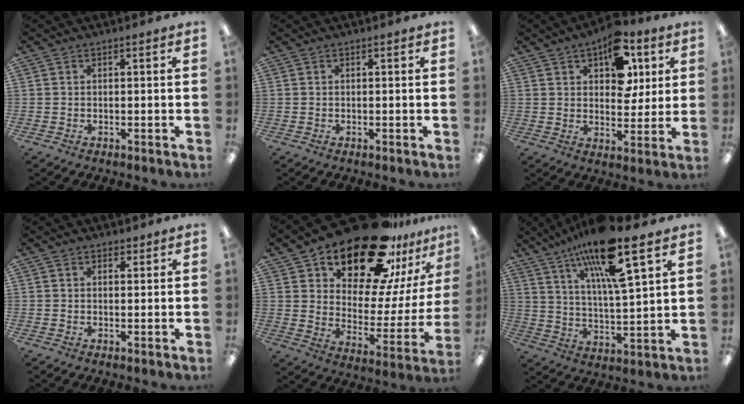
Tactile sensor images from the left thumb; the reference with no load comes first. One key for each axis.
{"total": 0.0}
{"total": 13.3, "fx": 7.1, "fy": 7.7, "fz": 8.1, "tx": -0.105, "ty": -0.025, "tz": 0.122}
{"total": 1.4, "fx": 1.0, "fy": 0.9, "fz": 0.4, "tx": -0.001, "ty": -0.002, "tz": 0.017}
{"total": 24.7, "fx": 19.3, "fy": 10.3, "fz": 11.3, "tx": -0.178, "ty": -0.133, "tz": 0.338}
{"total": 17.0, "fx": 11.6, "fy": 3.3, "fz": 12.0, "tx": -0.211, "ty": -0.061, "tz": 0.186}